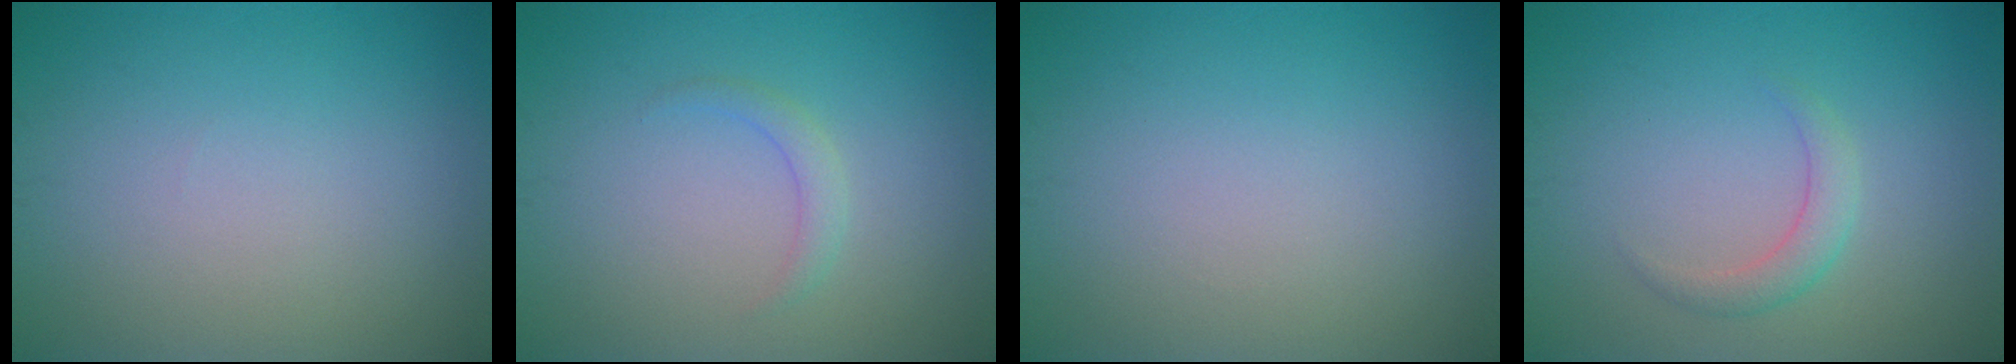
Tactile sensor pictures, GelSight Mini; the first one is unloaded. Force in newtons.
{"total": 1.2, "press": 1.2, "slide": 0.1}
{"total": 0.0}
{"total": 1.8, "press": 1.8, "slide": 0.0}